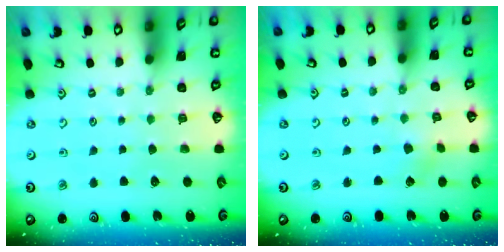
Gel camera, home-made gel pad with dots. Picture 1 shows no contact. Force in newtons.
{"total": 1.6, "press": 1.6, "slide": 0.2}